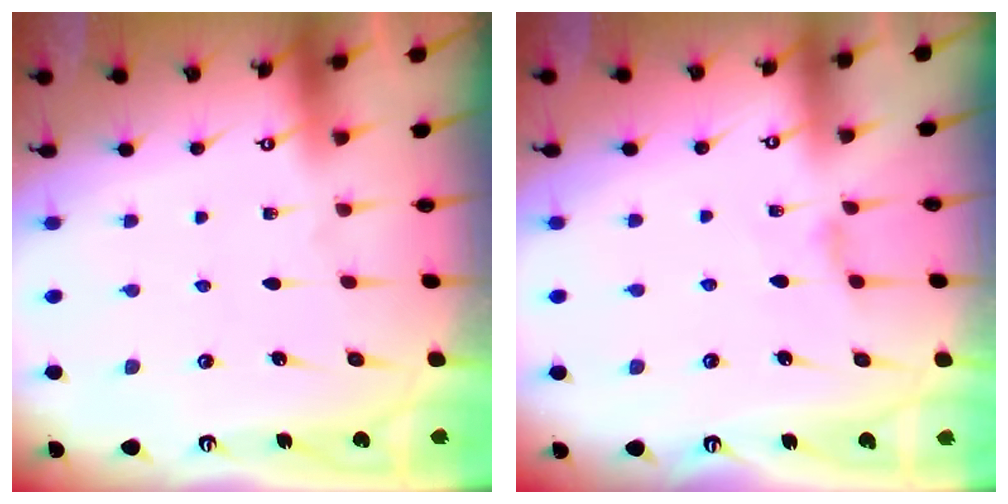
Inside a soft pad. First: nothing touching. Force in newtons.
{"total": 2.1, "press": 2.1, "slide": 0.4}